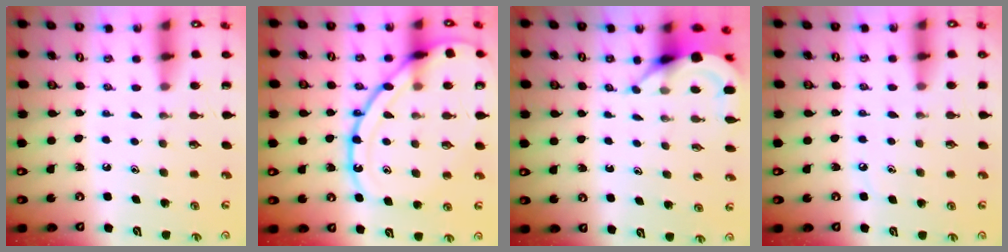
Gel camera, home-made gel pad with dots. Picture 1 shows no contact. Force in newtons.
{"total": 18.4, "press": 18.3, "slide": 1.9}
{"total": 3.9, "press": 3.9, "slide": 0.3}
{"total": 3.7, "press": 3.7, "slide": 0.4}